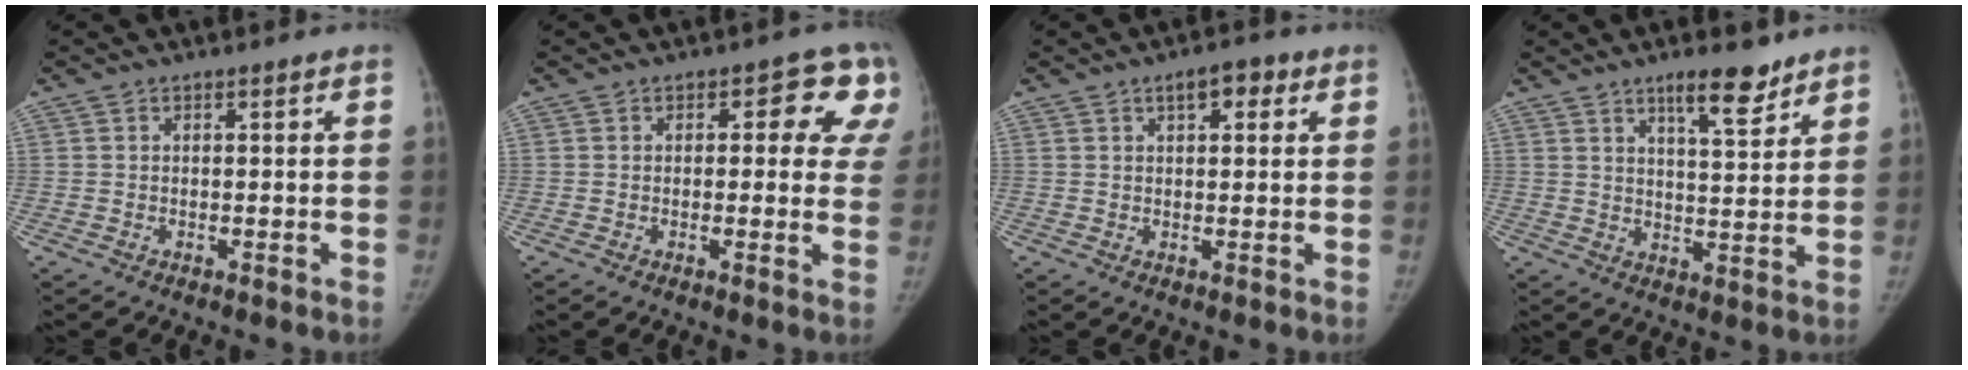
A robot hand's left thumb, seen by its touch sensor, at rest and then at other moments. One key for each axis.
{"total": 8.5, "fx": 3.0, "fy": 4.6, "fz": 6.5, "tx": -0.017, "ty": -0.002, "tz": 0.021}
{"total": 4.3, "fx": 2.1, "fy": 2.0, "fz": 3.2, "tx": -0.031, "ty": 0.000, "tz": 0.027}
{"total": 8.1, "fx": 5.8, "fy": 2.2, "fz": 5.1, "tx": -0.058, "ty": -0.039, "tz": 0.090}